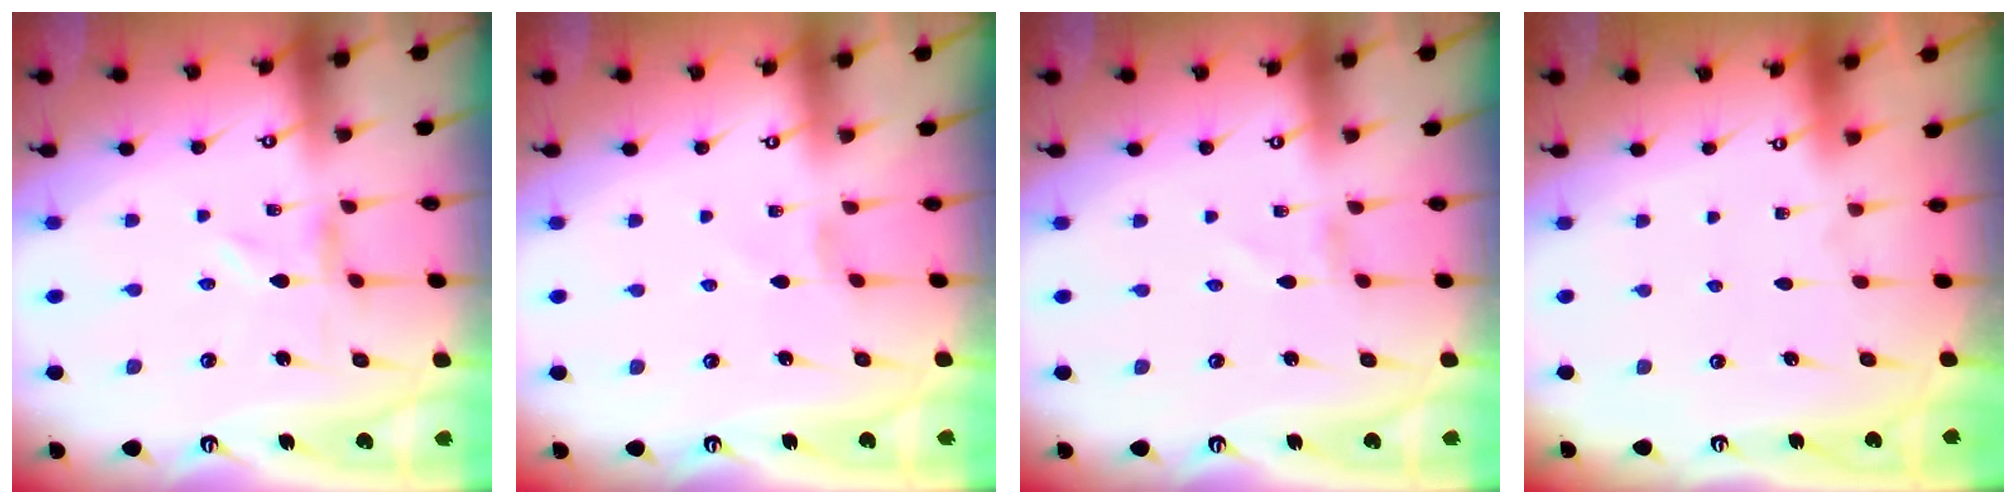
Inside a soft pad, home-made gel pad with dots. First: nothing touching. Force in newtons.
{"total": 0.0}
{"total": 1.3, "press": 1.3, "slide": 0.1}
{"total": 1.8, "press": 1.7, "slide": 0.1}